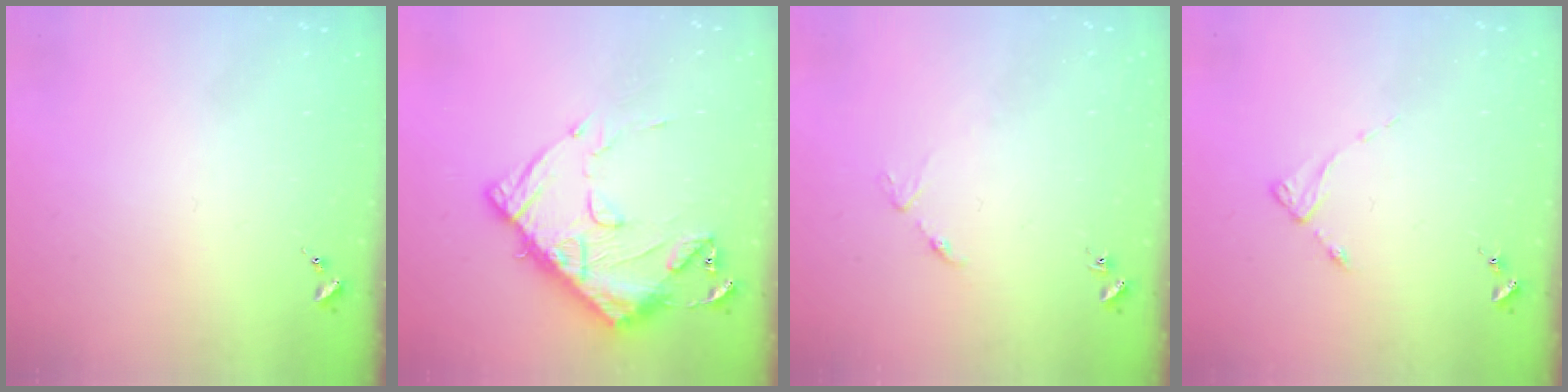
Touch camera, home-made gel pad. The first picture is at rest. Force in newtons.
{"total": 14.8, "press": 14.7, "slide": 1.5}
{"total": 3.8, "press": 3.8, "slide": 0.5}
{"total": 2.4, "press": 2.4, "slide": 0.3}